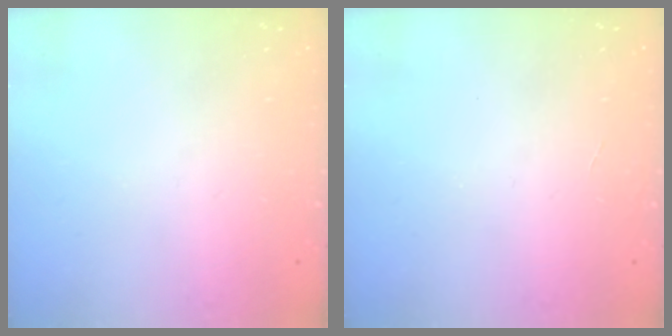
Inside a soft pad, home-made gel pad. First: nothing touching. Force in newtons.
{"total": 0.0}